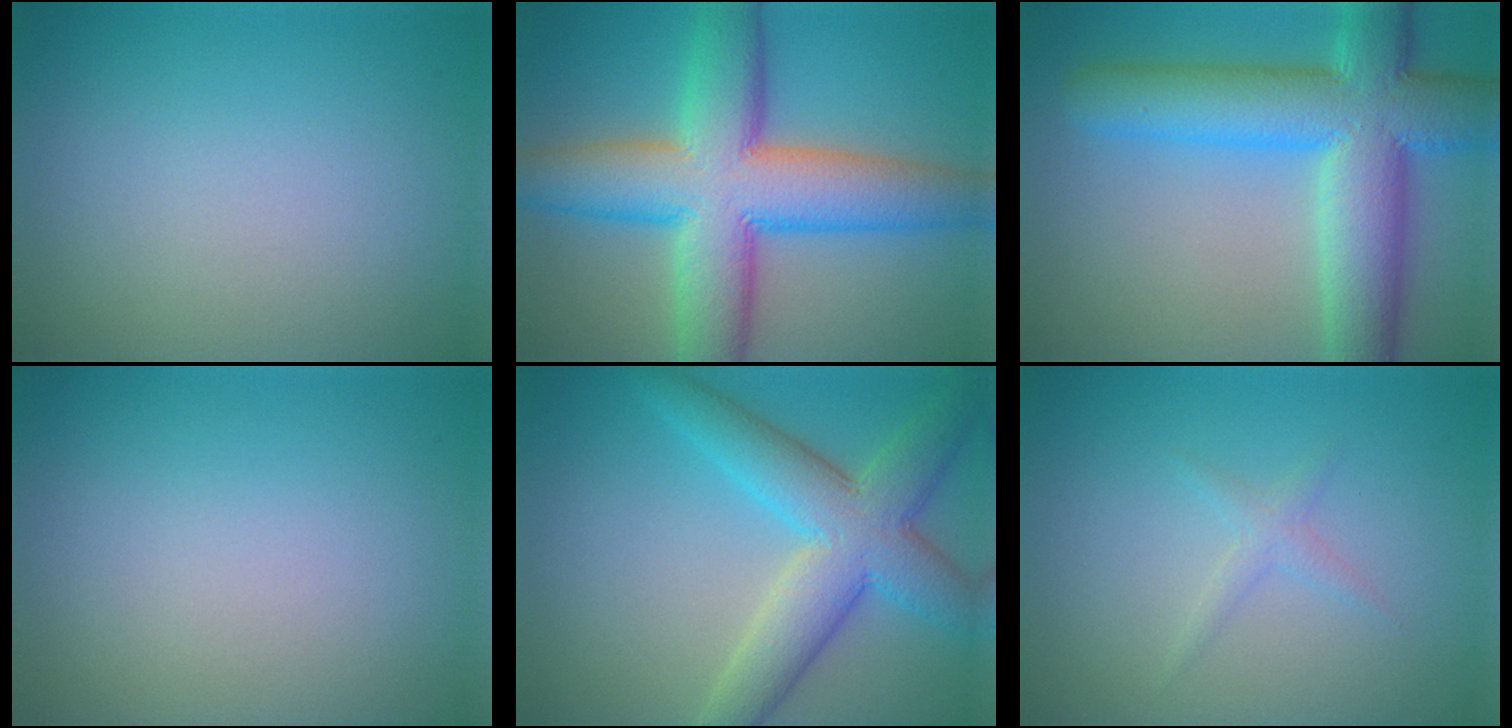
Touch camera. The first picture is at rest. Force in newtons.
{"total": 11.8, "press": 11.8, "slide": 0.3}
{"total": 11.1, "press": 11.1, "slide": 0.4}
{"total": 0.0}
{"total": 7.3, "press": 7.3, "slide": 0.3}
{"total": 1.1, "press": 1.1, "slide": 0.0}